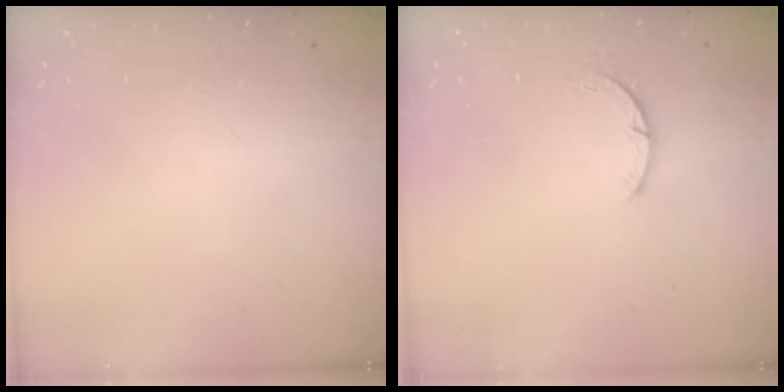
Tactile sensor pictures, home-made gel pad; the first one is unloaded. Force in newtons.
{"total": 2.4, "press": 2.4, "slide": 0.3}